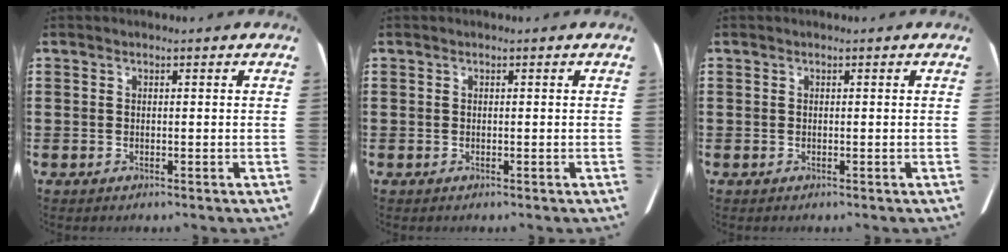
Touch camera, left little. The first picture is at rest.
{"total": 0.0}
{"total": 0.0}